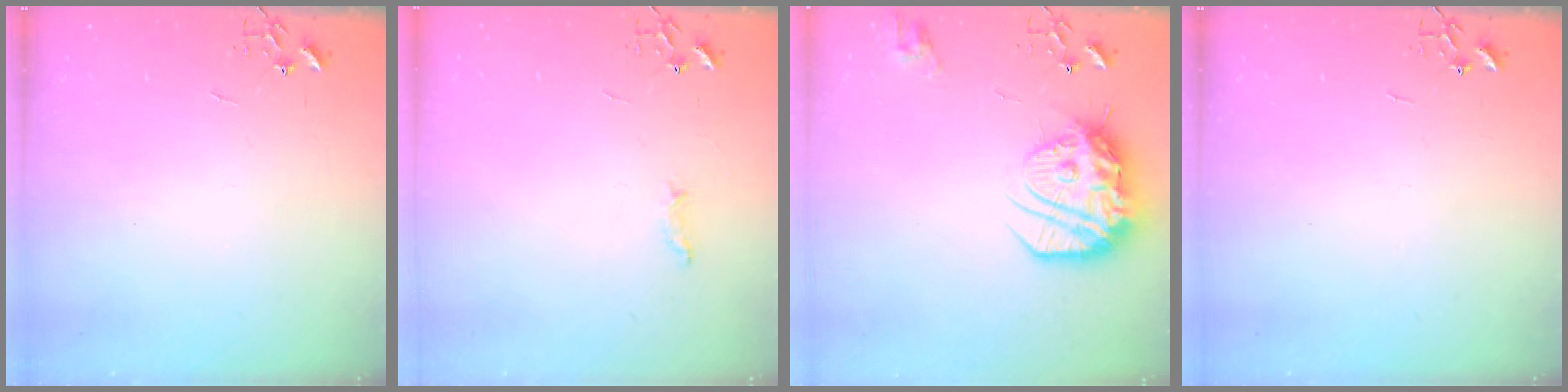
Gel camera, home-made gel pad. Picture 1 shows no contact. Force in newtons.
{"total": 3.9, "press": 3.9, "slide": 0.5}
{"total": 18.3, "press": 18.2, "slide": 1.9}
{"total": 0.0}